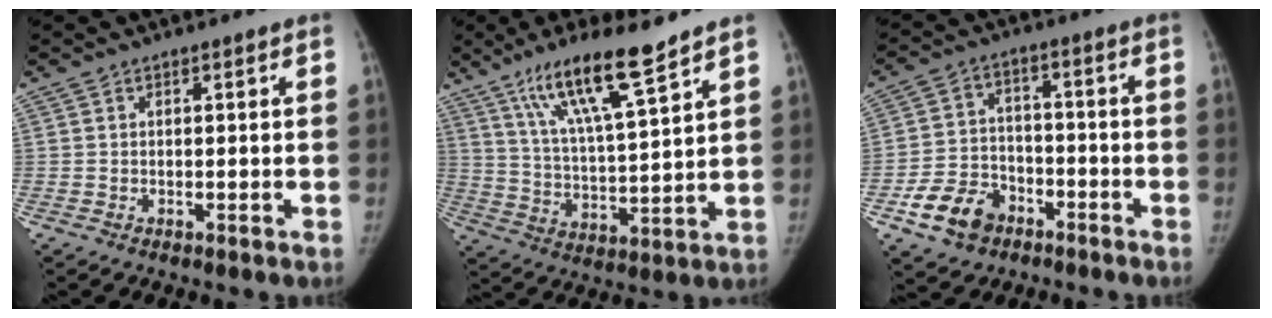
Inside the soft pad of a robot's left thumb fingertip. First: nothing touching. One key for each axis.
{"total": 14.6, "fx": 10.0, "fy": 1.8, "fz": 10.5, "tx": -0.180, "ty": -0.048, "tz": 0.185}
{"total": 10.0, "fx": -5.5, "fy": 7.2, "fz": 4.2, "tx": -0.052, "ty": 0.033, "tz": -0.097}